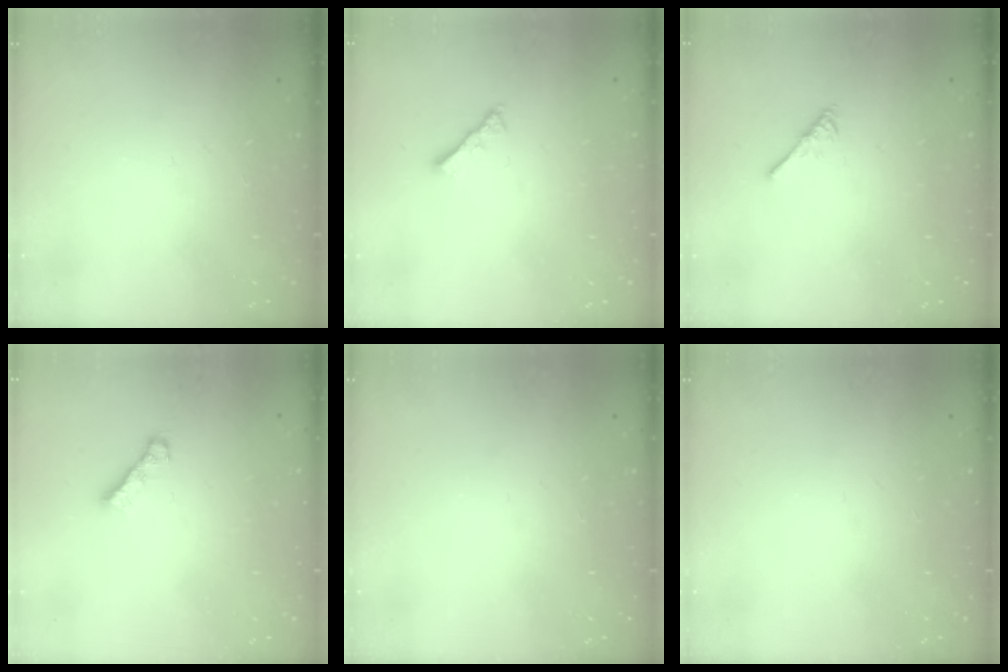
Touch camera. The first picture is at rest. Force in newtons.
{"total": 2.8, "press": 2.8, "slide": 0.6}
{"total": 2.9, "press": 2.9, "slide": 0.5}
{"total": 1.9, "press": 1.8, "slide": 0.6}
{"total": 0.0}
{"total": 0.0}